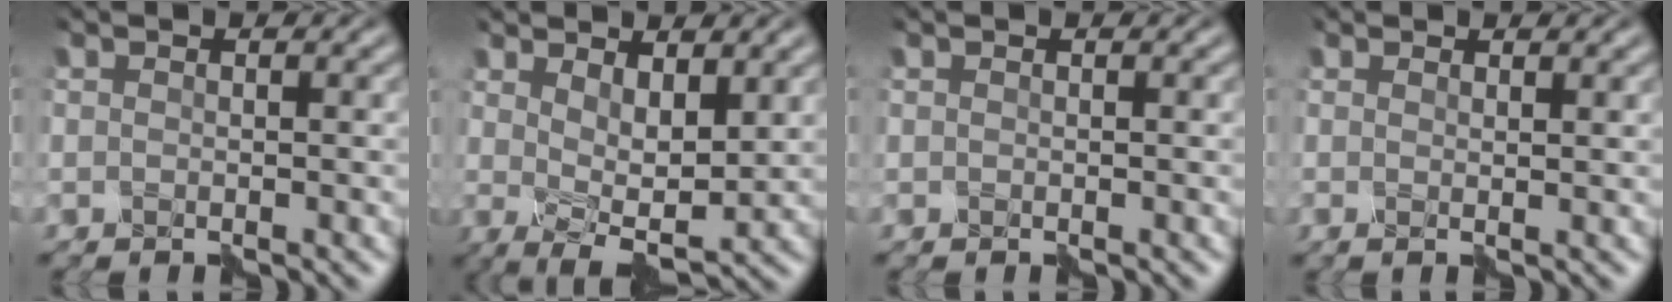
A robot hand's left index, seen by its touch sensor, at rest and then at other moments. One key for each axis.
{"total": 4.0, "fx": 2.0, "fy": 1.5, "fz": 3.1, "tx": -0.057, "ty": -0.014, "tz": 0.040}
{"total": 0.0}
{"total": 0.9, "fx": 0.9, "fy": 0.0, "fz": 0.3, "tx": -0.004, "ty": -0.005, "tz": 0.006}